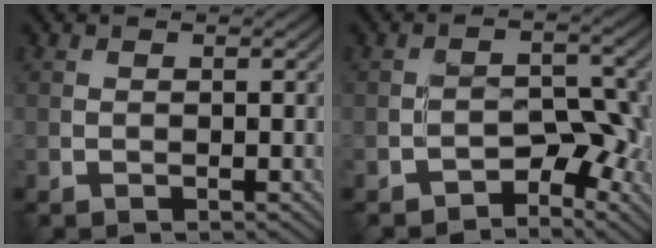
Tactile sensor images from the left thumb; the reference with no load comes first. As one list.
[{"total": 4.2, "force": [-2.6, 2.2, 2.5], "torque": [-0.024, 0.007, -0.041]}]